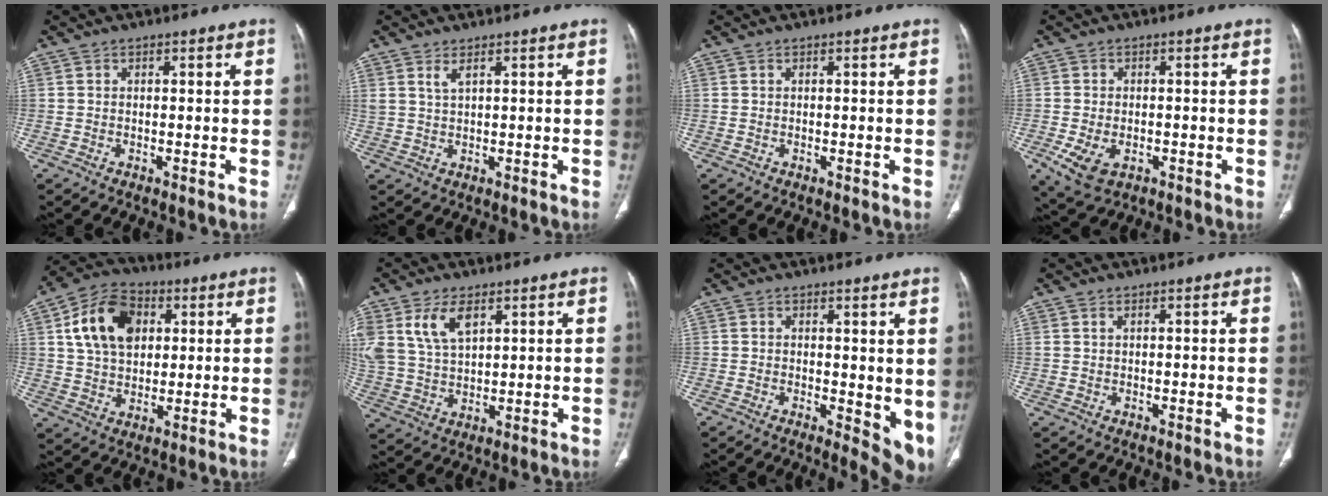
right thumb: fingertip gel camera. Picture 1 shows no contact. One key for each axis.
{"total": 2.2, "fx": 1.4, "fy": 0.6, "fz": 1.6, "tx": -0.038, "ty": -0.008, "tz": 0.036}
{"total": 0.0}
{"total": 6.4, "fx": -2.2, "fy": 4.1, "fz": 4.4, "tx": -0.084, "ty": -0.001, "tz": -0.027}
{"total": 14.4, "fx": 4.1, "fy": 10.0, "fz": 9.5, "tx": -0.147, "ty": 0.005, "tz": 0.068}
{"total": 10.0, "fx": 4.9, "fy": 5.5, "fz": 6.8, "tx": -0.134, "ty": -0.010, "tz": 0.106}
{"total": 7.1, "fx": 0.8, "fy": 3.3, "fz": 6.2, "tx": -0.065, "ty": -0.018, "tz": 0.015}
{"total": 0.5, "fx": 0.4, "fy": 0.1, "fz": 0.4, "tx": -0.010, "ty": 0.004, "tz": 0.009}